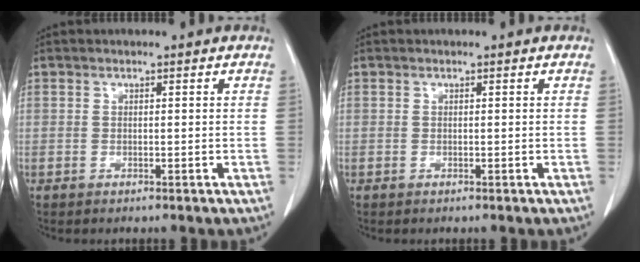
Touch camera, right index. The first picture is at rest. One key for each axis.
{"total": 0.0}